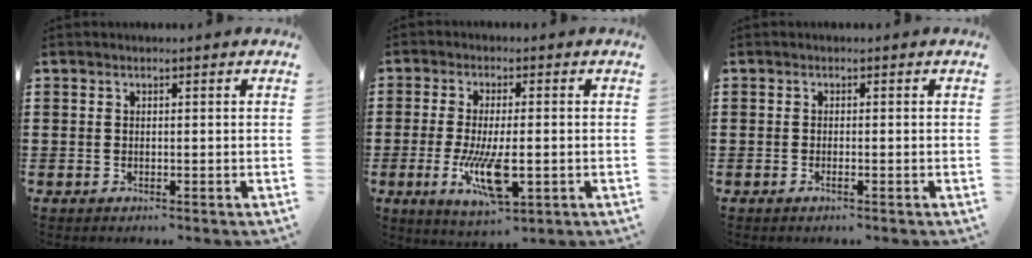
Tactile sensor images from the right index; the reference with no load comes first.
{"total": 9.6, "force": [-2.5, 3.0, 8.7], "torque": [-0.189, -0.022, -0.044]}
{"total": 0.7, "force": [-0.4, 0.0, 0.5], "torque": [-0.010, -0.003, -0.007]}